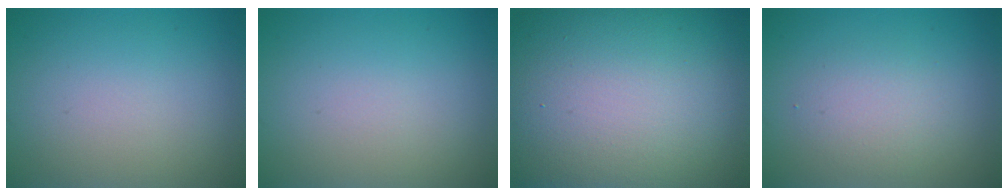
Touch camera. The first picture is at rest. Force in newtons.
{"total": 0.0}
{"total": 21.8, "press": 21.8, "slide": 1.0}
{"total": 2.4, "press": 2.4, "slide": 0.0}